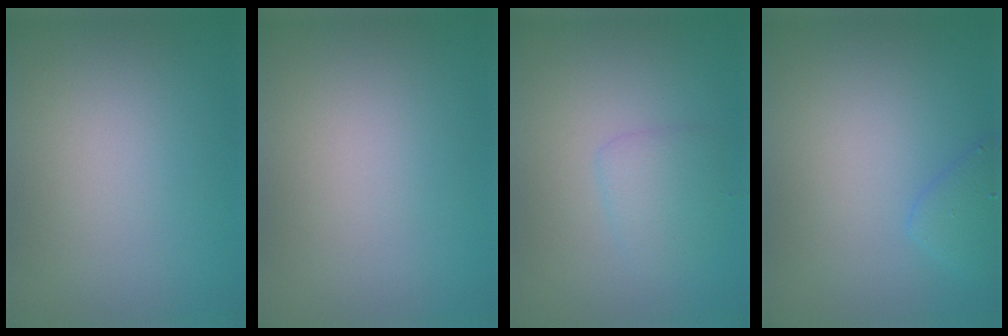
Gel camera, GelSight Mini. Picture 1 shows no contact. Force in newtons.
{"total": 0.0}
{"total": 1.9, "press": 1.9, "slide": 0.1}
{"total": 1.7, "press": 1.7, "slide": 0.1}